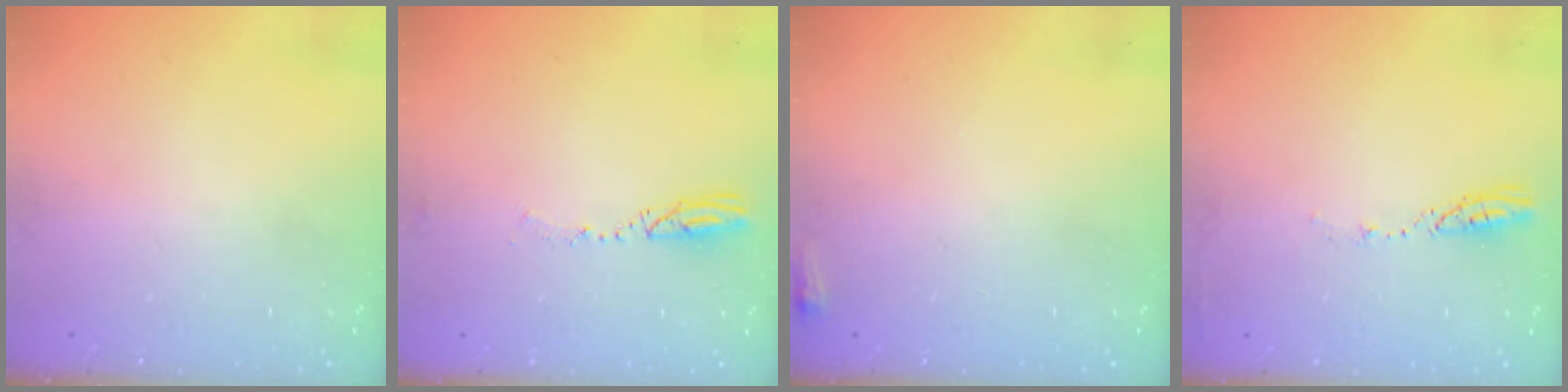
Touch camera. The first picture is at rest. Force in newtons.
{"total": 3.8, "press": 3.7, "slide": 0.6}
{"total": 2.9, "press": 2.6, "slide": 1.1}
{"total": 3.7, "press": 3.7, "slide": 0.3}